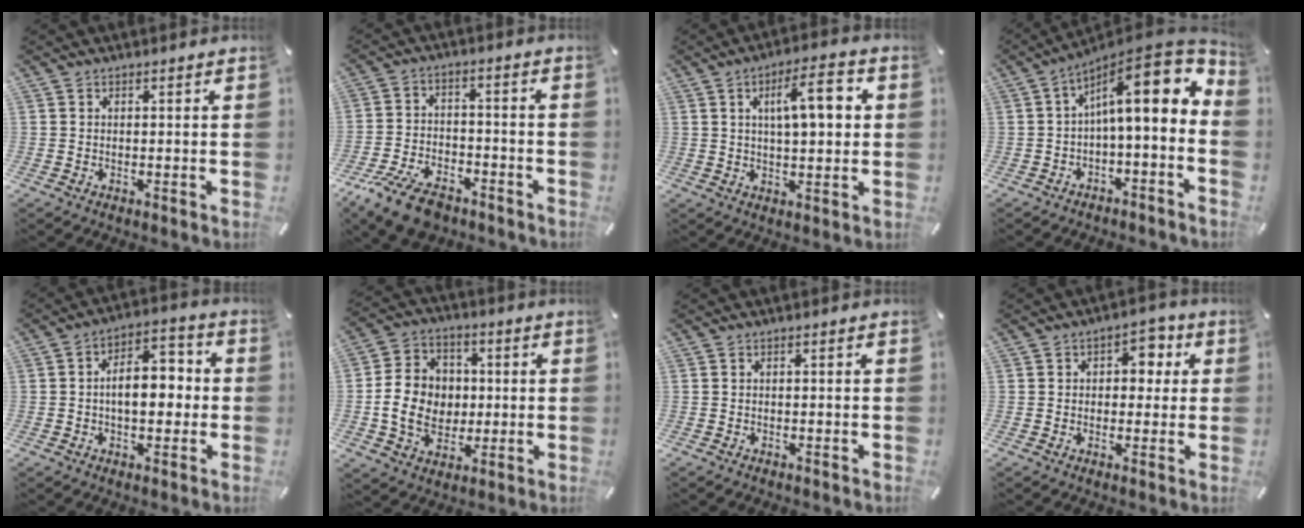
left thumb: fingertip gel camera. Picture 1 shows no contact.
{"total": 10.8, "force": [-7.8, 5.0, 5.5], "torque": [-0.099, 0.044, -0.142]}
{"total": 10.9, "force": [3.1, 4.0, 9.7], "torque": [-0.151, -0.004, 0.043]}
{"total": 15.5, "force": [5.1, 5.1, 13.7], "torque": [-0.199, -0.039, 0.083]}
{"total": 9.9, "force": [-0.8, 6.1, 7.7], "torque": [-0.097, 0.008, -0.018]}
{"total": 11.7, "force": [-0.9, 10.3, 5.5], "torque": [-0.115, 0.020, -0.012]}
{"total": 0.6, "force": [-0.4, 0.2, 0.3], "torque": [-0.006, -0.001, -0.008]}
{"total": 5.5, "force": [0.7, 4.3, 3.4], "torque": [-0.031, 0.001, 0.001]}